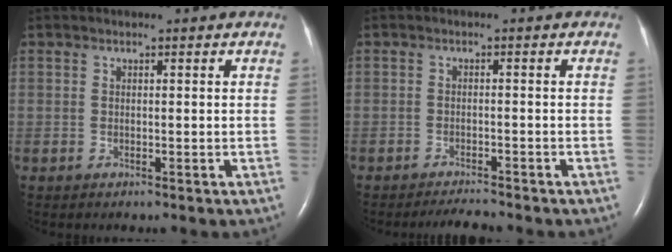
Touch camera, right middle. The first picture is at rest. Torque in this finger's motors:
{"motor_torque": [-0.12, -0.12, 0.01, 0.00]}